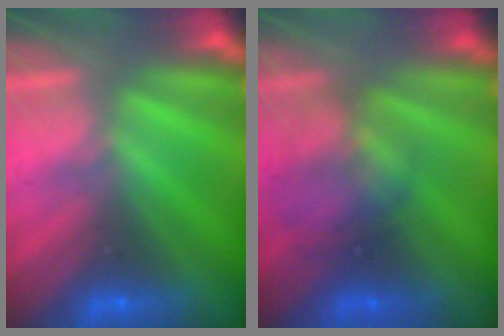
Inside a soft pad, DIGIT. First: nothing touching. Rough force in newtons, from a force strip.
{"total": 2.3}